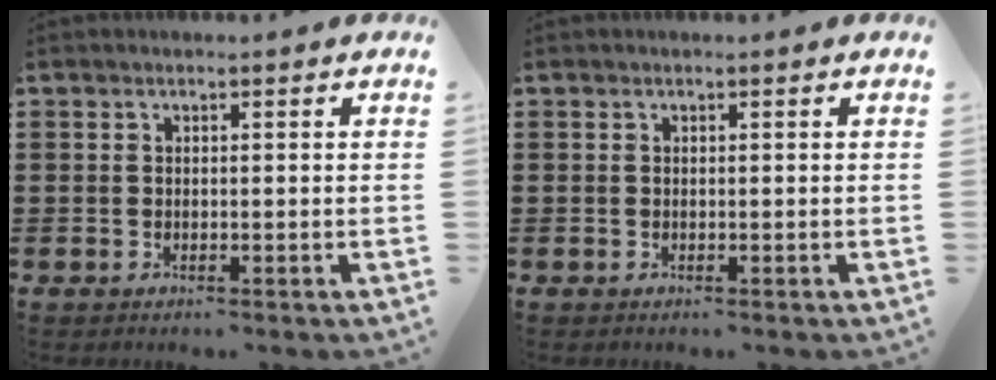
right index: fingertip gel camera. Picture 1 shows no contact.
{"total": 0.0}